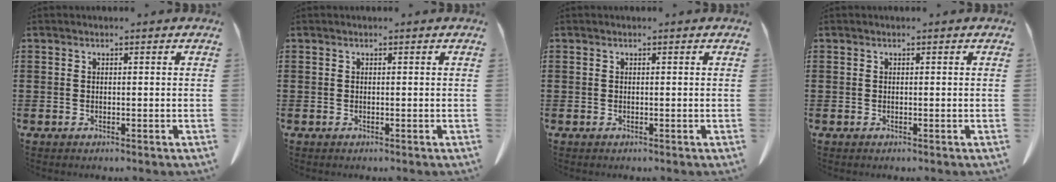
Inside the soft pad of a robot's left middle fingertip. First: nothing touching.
{"total": 0.0}
{"total": 0.0}
{"total": 0.0}